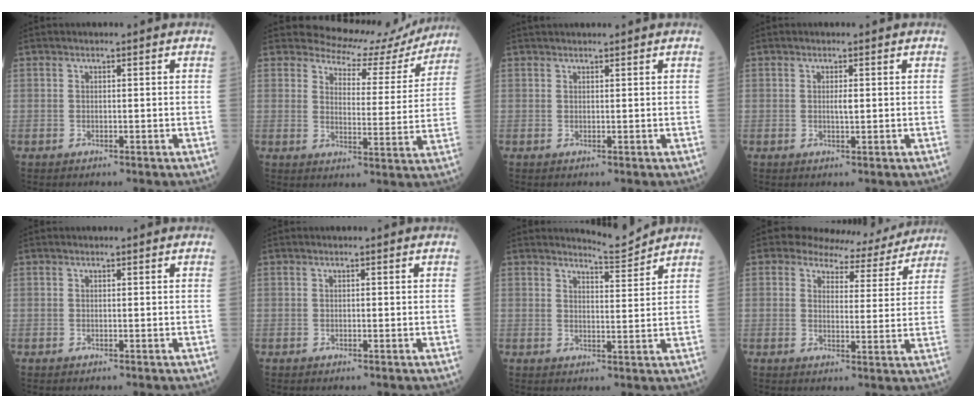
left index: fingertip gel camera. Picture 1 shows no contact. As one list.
[{"total": 11.9, "force": [11.3, 3.7, 0.5], "torque": [0.007, -0.021, 0.123]}, {"total": 3.4, "force": [3.2, 0.1, 1.1], "torque": [-0.011, 0.032, 0.049]}, {"total": 1.2, "force": [0.2, 0.2, 1.2], "torque": [-0.023, -0.001, 0.003]}, {"total": 0.0}, {"total": 0.0}, {"total": 3.8, "force": [3.7, -0.7, -0.6], "torque": [-0.002, -0.021, 0.061]}, {"total": 8.9, "force": [8.4, 2.9, 1.0], "torque": [-0.008, -0.003, 0.094]}]